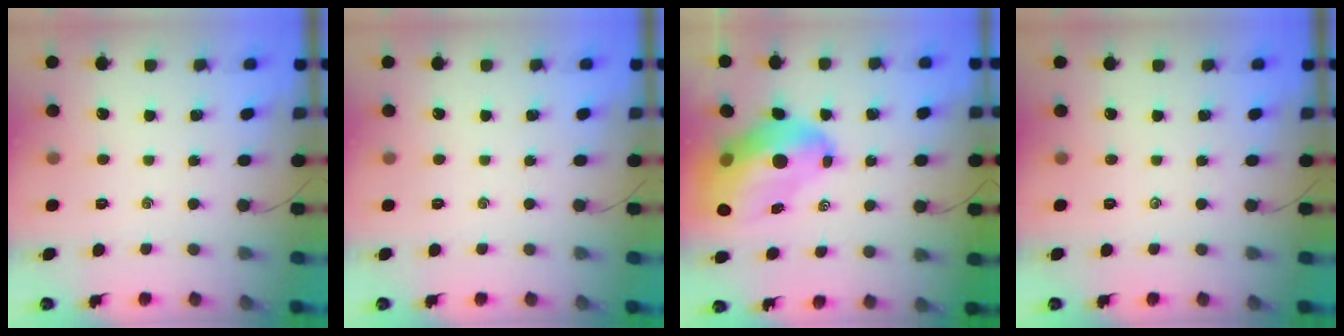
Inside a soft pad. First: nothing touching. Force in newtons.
{"total": 0.0}
{"total": 16.8, "press": 16.1, "slide": 4.7}
{"total": 0.0}